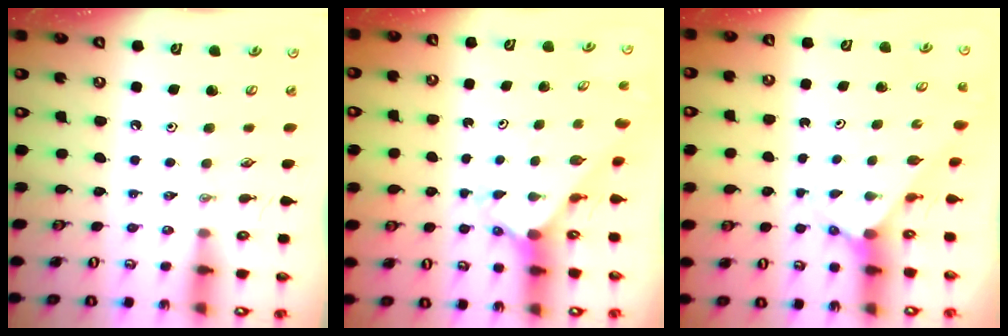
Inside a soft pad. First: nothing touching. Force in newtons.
{"total": 2.3, "press": 2.3, "slide": 0.2}
{"total": 2.3, "press": 2.2, "slide": 0.2}